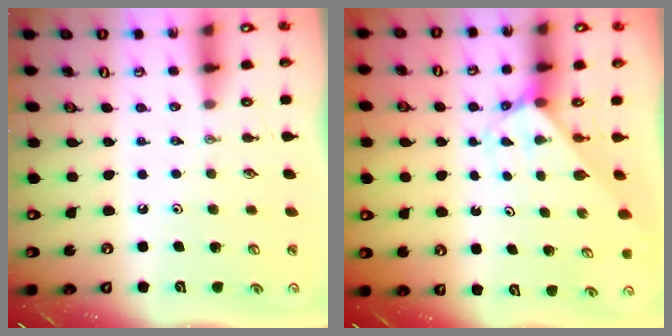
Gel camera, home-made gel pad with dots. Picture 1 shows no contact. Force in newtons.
{"total": 2.2, "press": 2.2, "slide": 0.1}